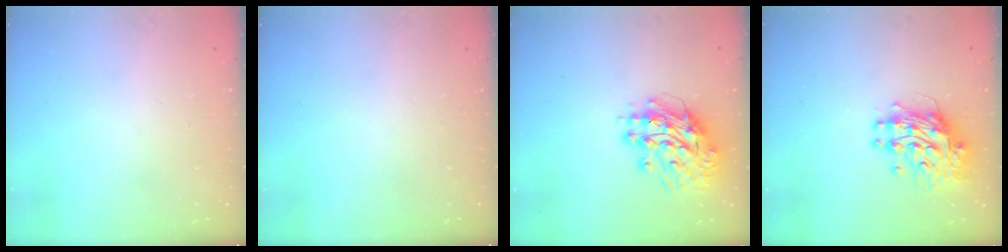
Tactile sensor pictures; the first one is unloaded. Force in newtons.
{"total": 0.0}
{"total": 13.7, "press": 13.7, "slide": 1.5}
{"total": 14.5, "press": 14.4, "slide": 1.2}